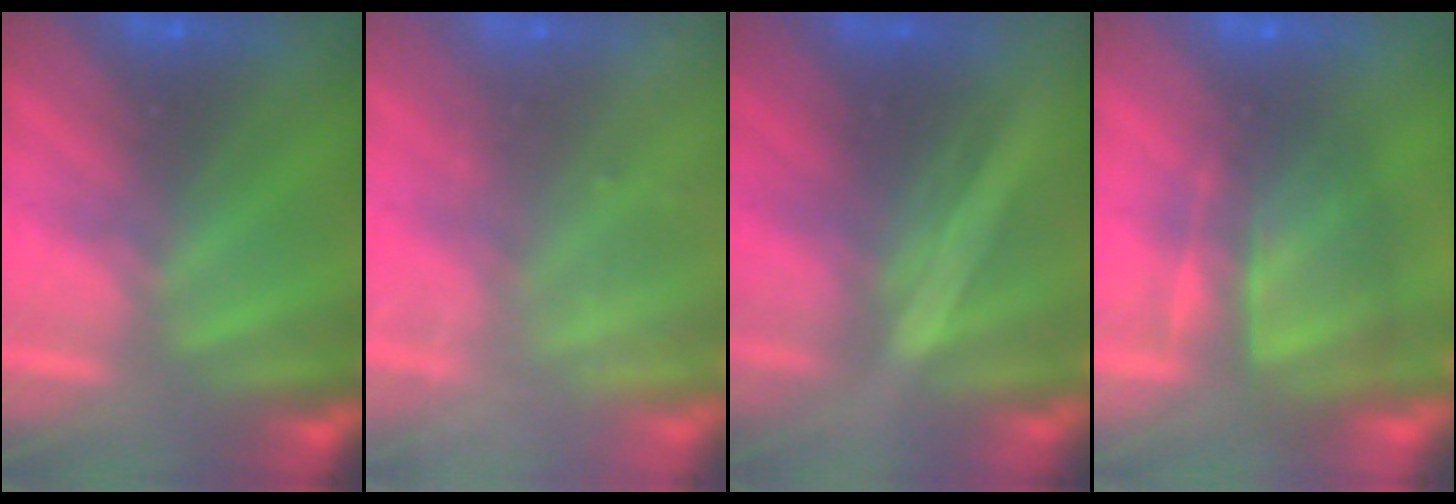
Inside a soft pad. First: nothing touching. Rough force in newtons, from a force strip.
{"total": 2.3}
{"total": 1.5}
{"total": 5.7}